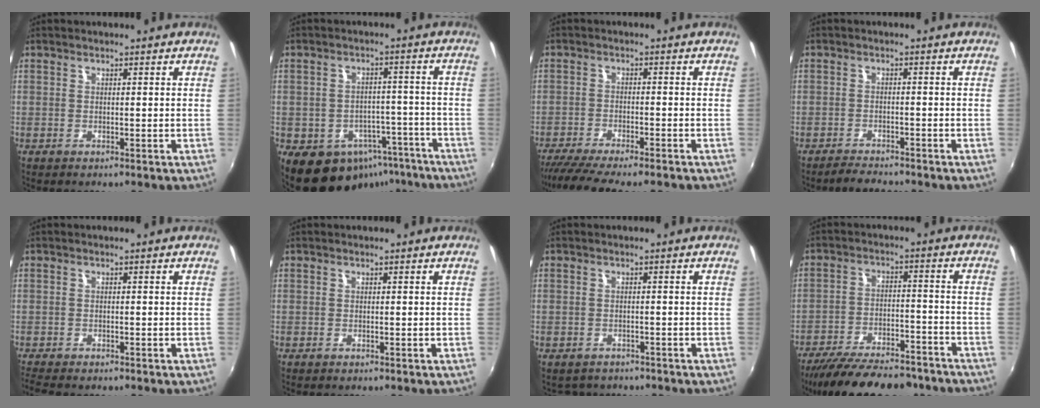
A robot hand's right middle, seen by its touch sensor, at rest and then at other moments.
{"total": 13.6, "force": [-8.4, 9.4, 5.3], "torque": [-0.097, 0.024, -0.084]}
{"total": 11.1, "force": [-9.6, 1.0, 5.5], "torque": [-0.122, -0.035, -0.154]}
{"total": 3.5, "force": [-3.3, 0.5, 0.8], "torque": [-0.033, -0.003, -0.057]}
{"total": 3.8, "force": [-3.4, 0.6, 1.6], "torque": [-0.039, -0.022, -0.060]}
{"total": 0.0}
{"total": 2.9, "force": [-2.5, 1.5, 0.3], "torque": [-0.013, -0.007, -0.035]}
{"total": 21.2, "force": [-17.8, 6.4, 9.7], "torque": [-0.188, -0.020, -0.250]}